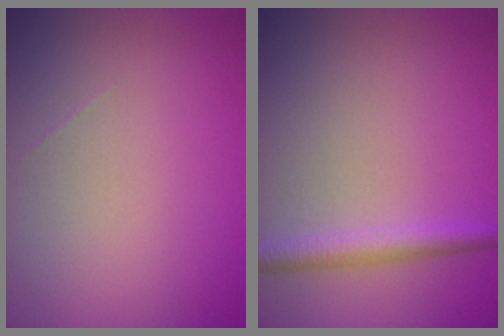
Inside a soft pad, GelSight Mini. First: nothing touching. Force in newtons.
{"total": 2.3, "press": 2.3, "slide": 0.0}